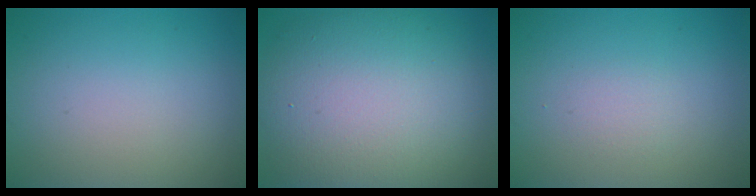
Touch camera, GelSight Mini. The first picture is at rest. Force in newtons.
{"total": 13.4, "press": 13.3, "slide": 0.8}
{"total": 0.9, "press": 0.9, "slide": 0.0}